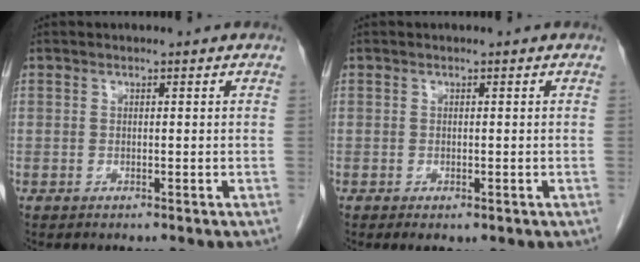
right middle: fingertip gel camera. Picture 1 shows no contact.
{"total": 2.1, "force": [-1.0, 1.2, 1.4], "torque": [-0.017, -0.003, -0.006]}